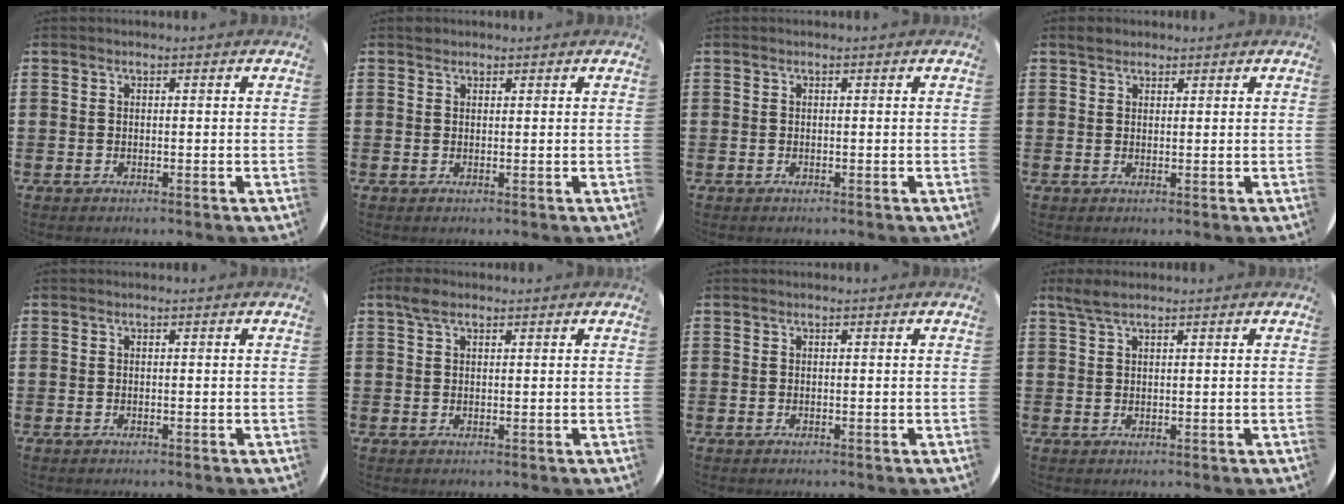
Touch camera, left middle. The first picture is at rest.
{"total": 0.7, "force": [0.6, 0.3, -0.1], "torque": [0.009, 0.000, 0.011]}
{"total": 0.0}
{"total": 1.5, "force": [1.4, 0.6, 0.1], "torque": [0.005, 0.002, 0.024]}
{"total": 0.0}
{"total": 1.9, "force": [1.4, 0.9, 1.0], "torque": [-0.013, 0.003, 0.023]}
{"total": 0.0}
{"total": 2.1, "force": [1.7, 0.4, 1.2], "torque": [-0.026, 0.005, 0.031]}